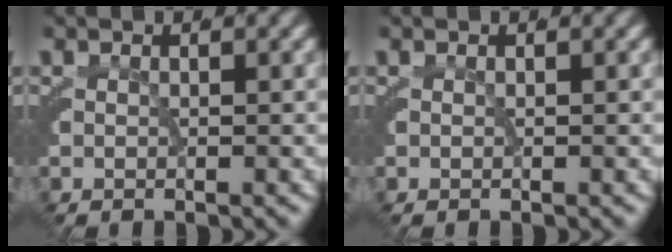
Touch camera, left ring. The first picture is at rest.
{"total": 0.0}